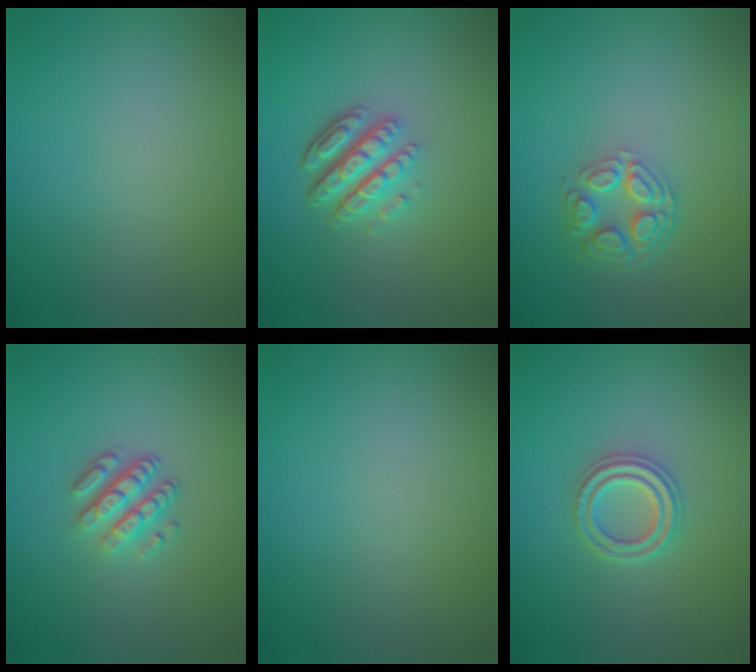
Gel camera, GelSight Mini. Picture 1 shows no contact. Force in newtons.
{"total": 4.6, "press": 3.4, "slide": 3.2}
{"total": 4.1, "press": 3.2, "slide": 2.6}
{"total": 3.3, "press": 2.3, "slide": 2.3}
{"total": 0.0}
{"total": 2.3, "press": 2.2, "slide": 0.4}